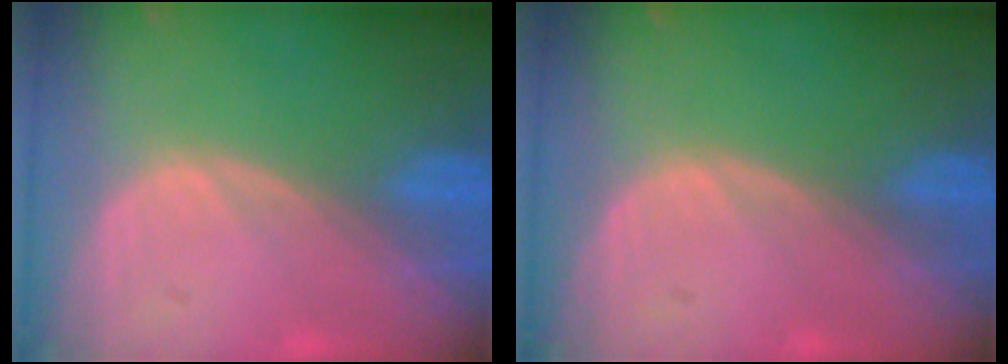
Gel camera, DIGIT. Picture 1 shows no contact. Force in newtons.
{"total": 0.0}